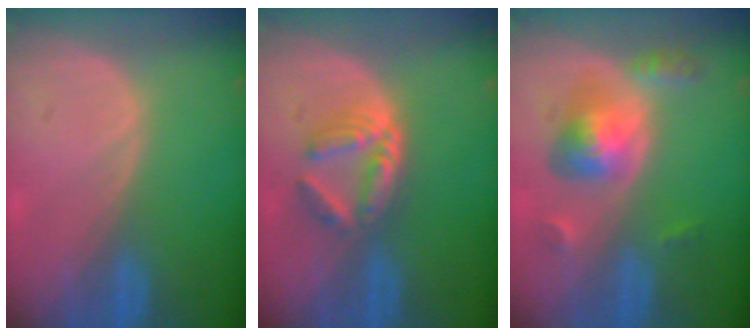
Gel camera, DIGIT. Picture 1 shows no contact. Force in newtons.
{"total": 6.1, "press": 5.3, "slide": 3.1}
{"total": 6.1, "press": 5.7, "slide": 2.2}